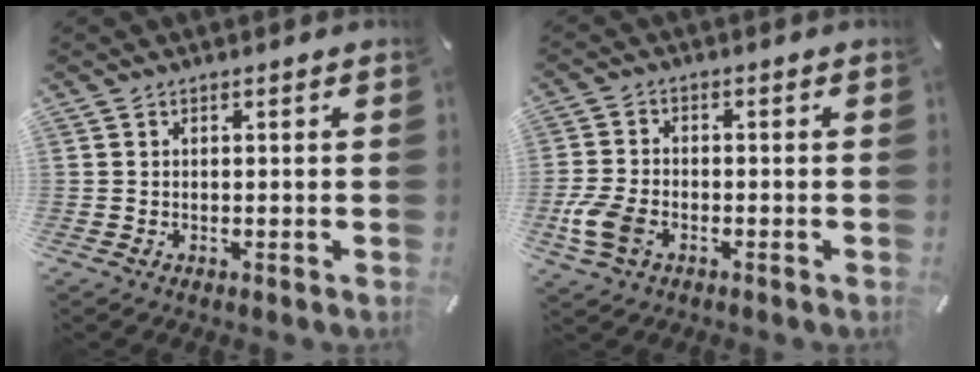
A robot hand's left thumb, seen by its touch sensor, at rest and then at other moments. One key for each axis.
{"total": 7.5, "fx": -2.8, "fy": 4.7, "fz": 5.1, "tx": -0.124, "ty": 0.005, "tz": -0.053}